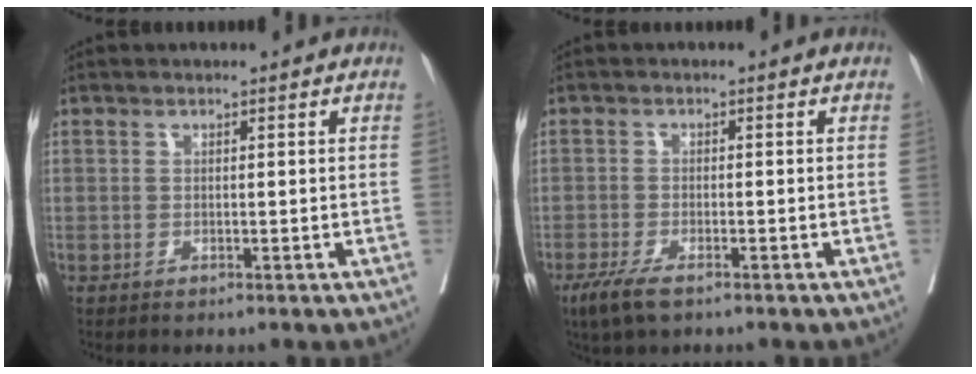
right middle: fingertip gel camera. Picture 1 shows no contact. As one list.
[{"total": 3.7, "force": [-2.5, 0.9, 2.6], "torque": [-0.054, -0.007, -0.045]}]